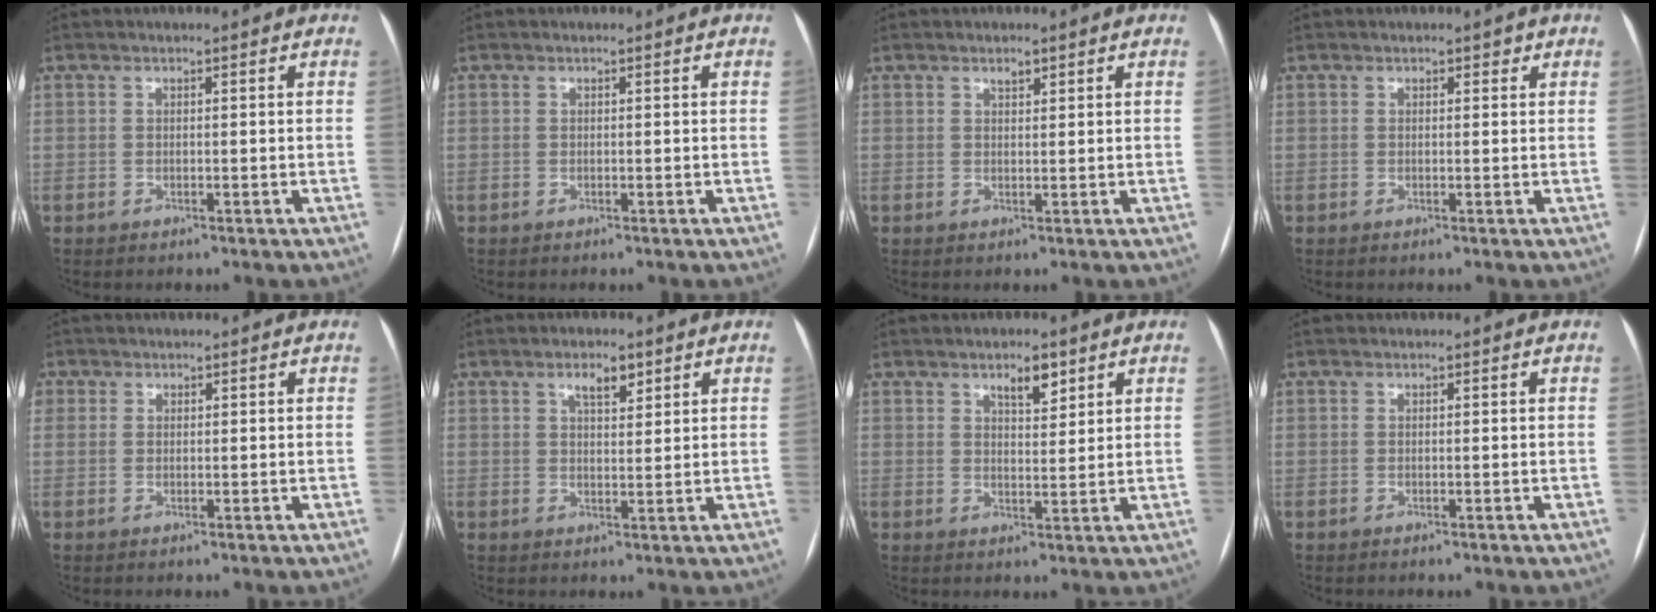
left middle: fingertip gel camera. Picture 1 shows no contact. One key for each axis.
{"total": 0.0}
{"total": 1.2, "fx": 0.9, "fy": 0.4, "fz": 0.6, "tx": -0.012, "ty": -0.001, "tz": 0.015}
{"total": 0.9, "fx": 0.6, "fy": 0.6, "fz": 0.4, "tx": -0.001, "ty": 0.000, "tz": 0.005}
{"total": 1.6, "fx": 0.7, "fy": 1.4, "fz": 0.1, "tx": 0.011, "ty": -0.001, "tz": 0.007}
{"total": 3.6, "fx": 2.3, "fy": 1.4, "fz": 2.5, "tx": -0.040, "ty": 0.003, "tz": 0.037}
{"total": 3.9, "fx": 2.6, "fy": 1.4, "fz": 2.6, "tx": -0.039, "ty": 0.001, "tz": 0.042}
{"total": 0.0}